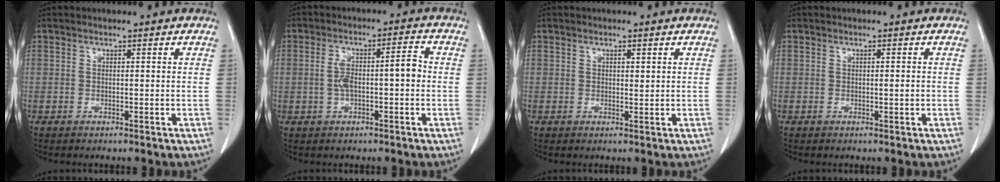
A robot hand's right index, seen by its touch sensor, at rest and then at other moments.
{"total": 6.4, "force": [-0.6, 1.7, 6.2], "torque": [-0.118, 0.027, -0.008]}
{"total": 1.0, "force": [0.5, 0.3, 0.8], "torque": [-0.013, -0.002, 0.007]}
{"total": 0.8, "force": [-0.1, 0.0, 0.8], "torque": [-0.013, -0.001, 0.000]}